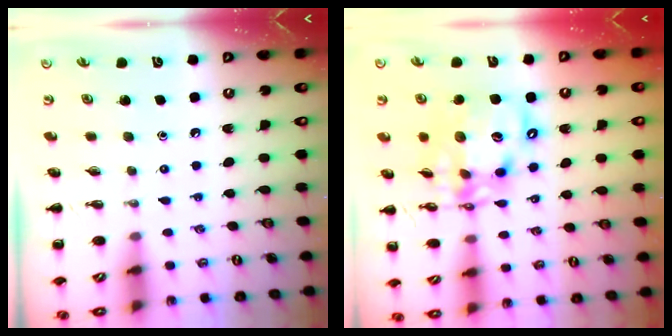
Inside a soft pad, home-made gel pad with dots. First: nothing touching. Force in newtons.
{"total": 15.3, "press": 14.8, "slide": 3.7}